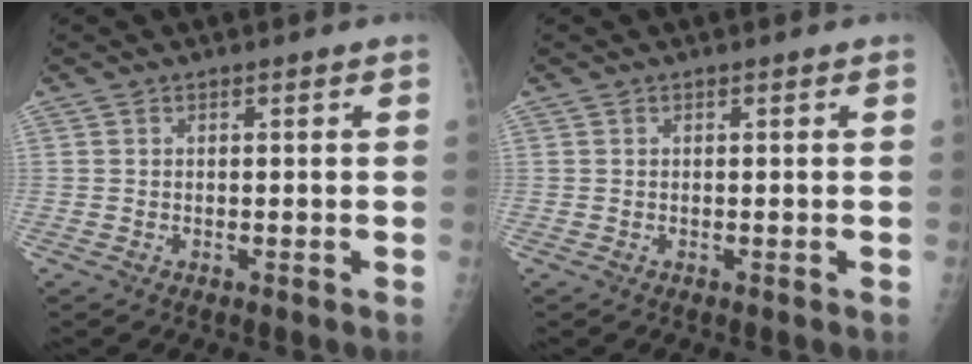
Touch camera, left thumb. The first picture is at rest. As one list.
[{"total": 0.0}]